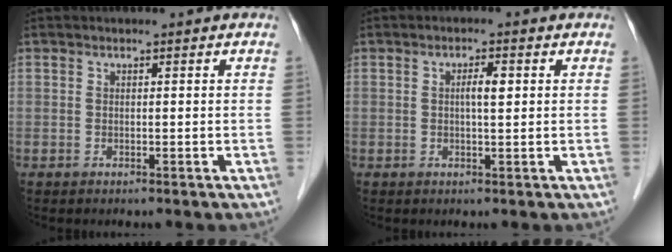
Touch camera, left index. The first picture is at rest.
{"total": 2.2, "force": [0.4, 0.4, 2.2], "torque": [-0.037, 0.003, 0.006]}